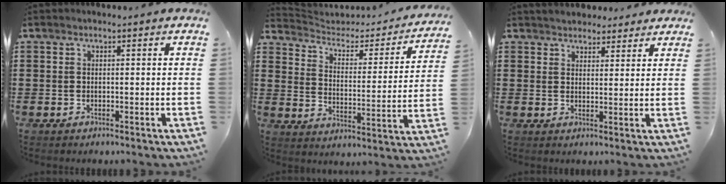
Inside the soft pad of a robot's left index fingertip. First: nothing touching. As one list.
[{"total": 2.5, "force": [2.2, 1.0, 0.6], "torque": [-0.031, -0.022, 0.027]}, {"total": 2.8, "force": [2.7, 0.9, -0.1], "torque": [-0.008, -0.002, 0.051]}]